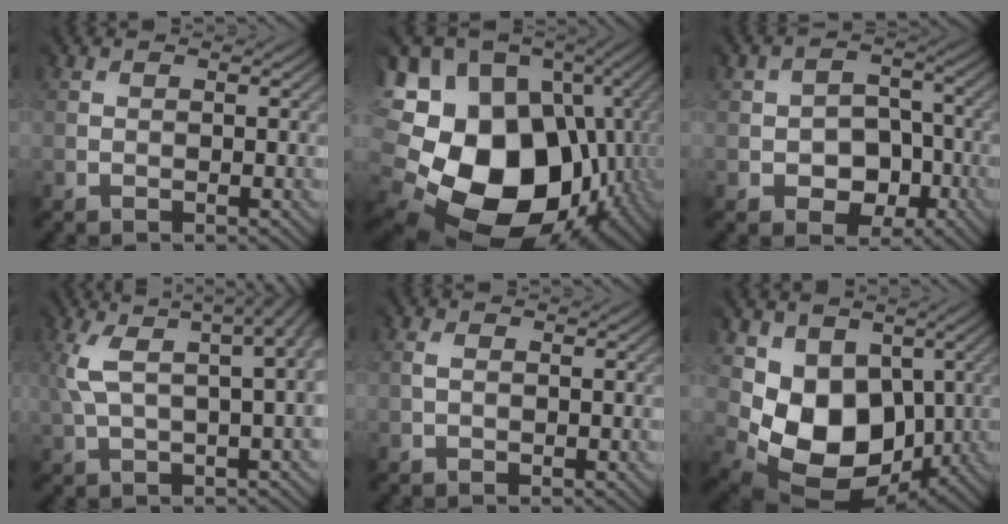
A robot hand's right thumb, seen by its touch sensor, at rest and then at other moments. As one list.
[{"total": 21.1, "force": [-2.7, 17.3, 11.7], "torque": [-0.264, -0.067, -0.010]}, {"total": 4.2, "force": [-2.1, 3.3, 1.6], "torque": [-0.020, -0.002, -0.038]}, {"total": 9.4, "force": [3.2, 3.0, 8.3], "torque": [-0.161, 0.020, 0.064]}, {"total": 0.9, "force": [0.0, 0.7, 0.6], "torque": [-0.014, 0.000, 0.005]}, {"total": 9.1, "force": [0.8, 7.2, 5.5], "torque": [-0.123, -0.030, 0.022]}]